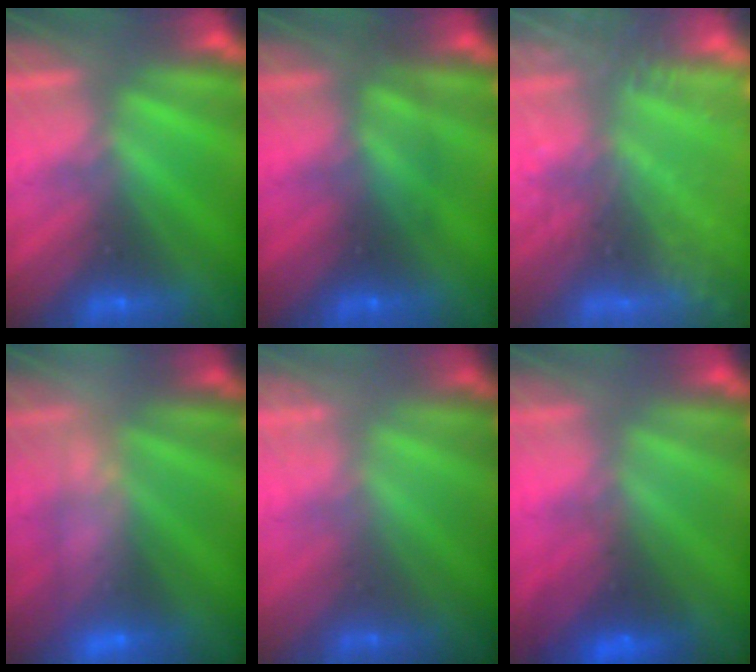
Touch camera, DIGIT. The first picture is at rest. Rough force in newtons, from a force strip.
{"total": 2.4}
{"total": 6.5}
{"total": 2.6}
{"total": 2.0}
{"total": 2.7}